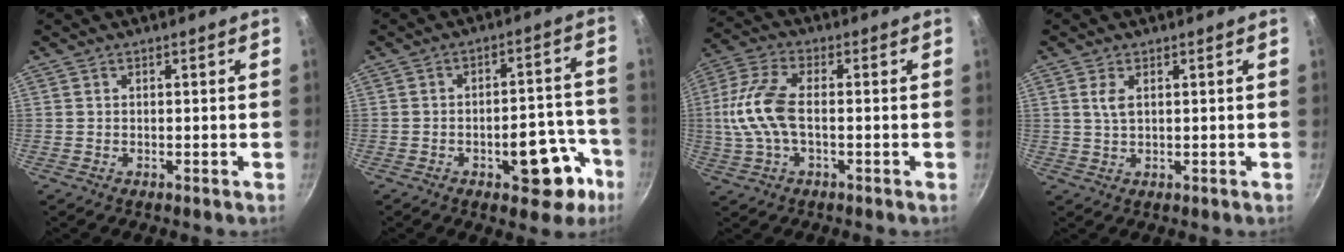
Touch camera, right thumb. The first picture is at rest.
{"total": 12.3, "force": [-5.7, 6.1, 9.1], "torque": [-0.062, 0.051, -0.067]}
{"total": 11.3, "force": [-0.6, 5.6, 9.8], "torque": [-0.211, 0.022, -0.025]}
{"total": 2.7, "force": [0.9, 1.3, 2.2], "torque": [-0.043, -0.004, 0.020]}